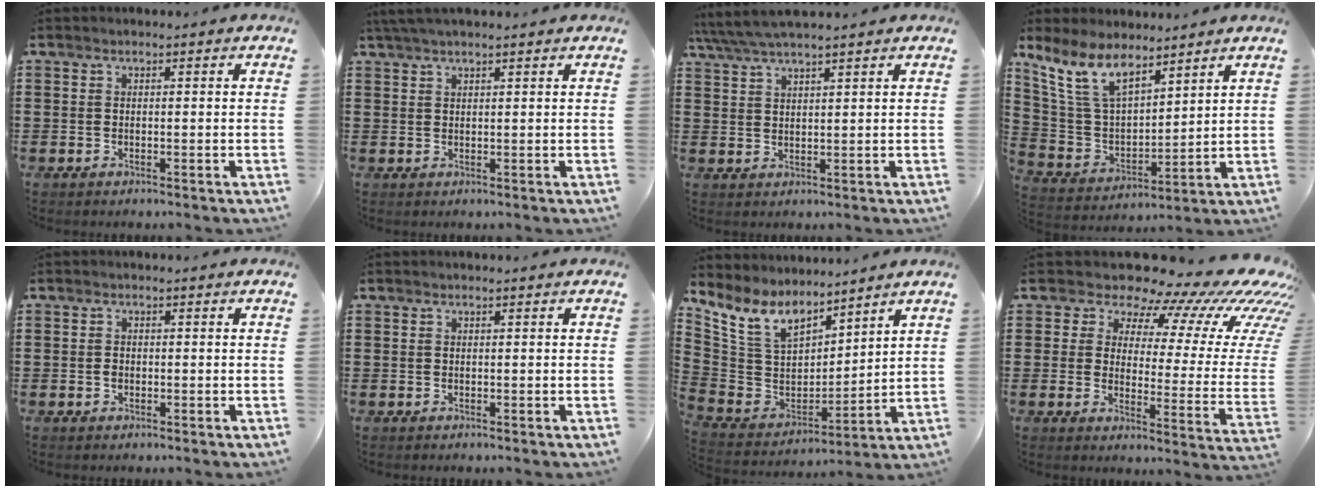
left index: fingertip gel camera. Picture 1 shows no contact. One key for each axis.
{"total": 2.0, "fx": 1.7, "fy": -0.1, "fz": 1.1, "tx": -0.023, "ty": 0.001, "tz": 0.032}
{"total": 3.8, "fx": 3.4, "fy": 0.0, "fz": 1.7, "tx": -0.042, "ty": -0.007, "tz": 0.061}
{"total": 11.0, "fx": 7.9, "fy": 4.6, "fz": 6.1, "tx": -0.152, "ty": -0.017, "tz": 0.149}
{"total": 0.8, "fx": -0.1, "fy": 0.7, "fz": 0.5, "tx": -0.013, "ty": 0.001, "tz": -0.002}
{"total": 0.0}
{"total": 9.5, "fx": 7.1, "fy": 4.7, "fz": 4.2, "tx": -0.129, "ty": -0.041, "tz": 0.128}
{"total": 13.1, "fx": 10.6, "fy": 4.2, "fz": 6.5, "tx": -0.115, "ty": -0.087, "tz": 0.172}